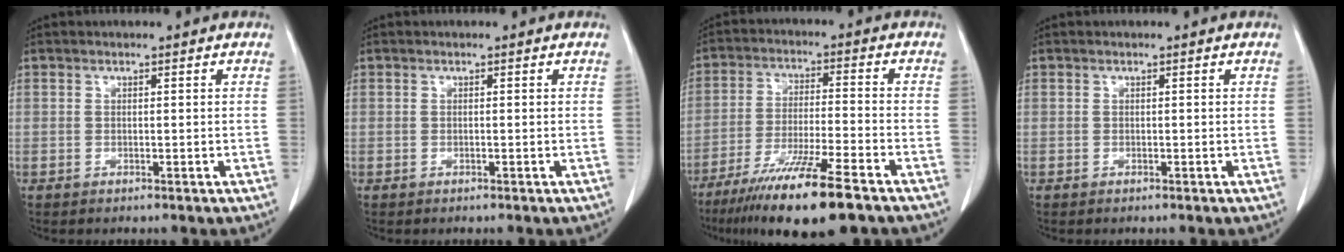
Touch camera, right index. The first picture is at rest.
{"total": 0.0}
{"total": 14.5, "force": [-10.0, 0.4, 10.5], "torque": [-0.188, -0.042, -0.171]}
{"total": 0.0}